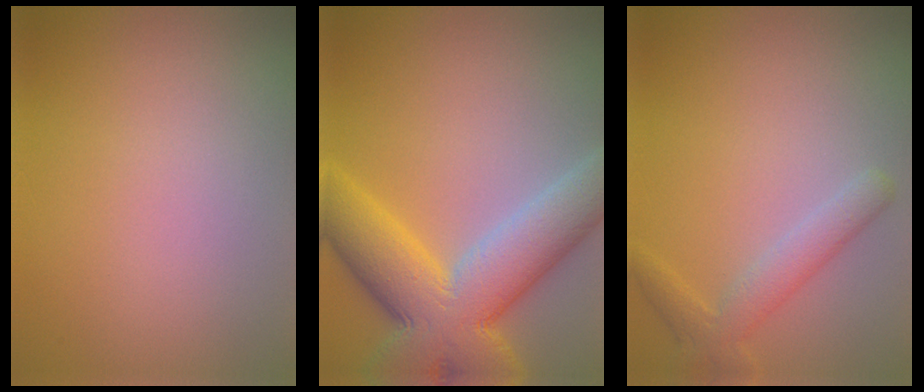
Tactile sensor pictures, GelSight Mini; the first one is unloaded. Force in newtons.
{"total": 11.3, "press": 11.3, "slide": 0.5}
{"total": 2.1, "press": 2.1, "slide": 0.3}